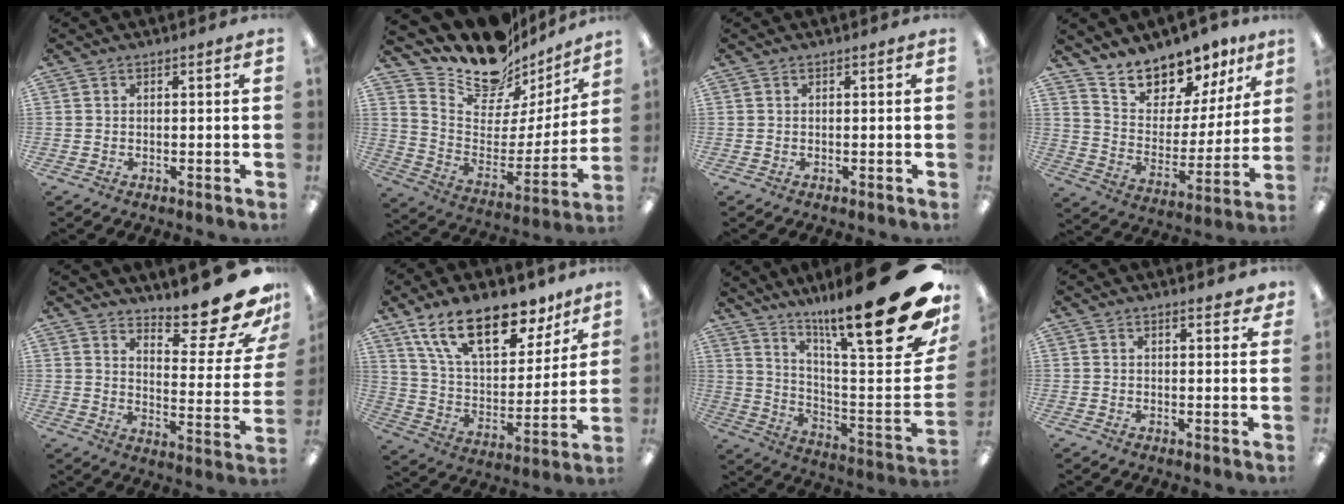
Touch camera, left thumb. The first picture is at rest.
{"total": 17.9, "force": [15.4, 7.3, 5.6], "torque": [-0.100, -0.127, 0.267]}
{"total": 0.0}
{"total": 13.0, "force": [11.8, 5.1, 1.9], "torque": [-0.049, -0.108, 0.216]}
{"total": 17.0, "force": [13.4, 4.1, 9.6], "torque": [-0.124, -0.116, 0.217]}
{"total": 21.4, "force": [14.5, 9.8, 12.3], "torque": [-0.207, -0.077, 0.256]}
{"total": 30.0, "force": [17.9, 5.3, 23.5], "torque": [-0.314, -0.137, 0.296]}
{"total": 2.3, "force": [1.9, 0.5, 1.1], "torque": [-0.017, -0.004, 0.033]}